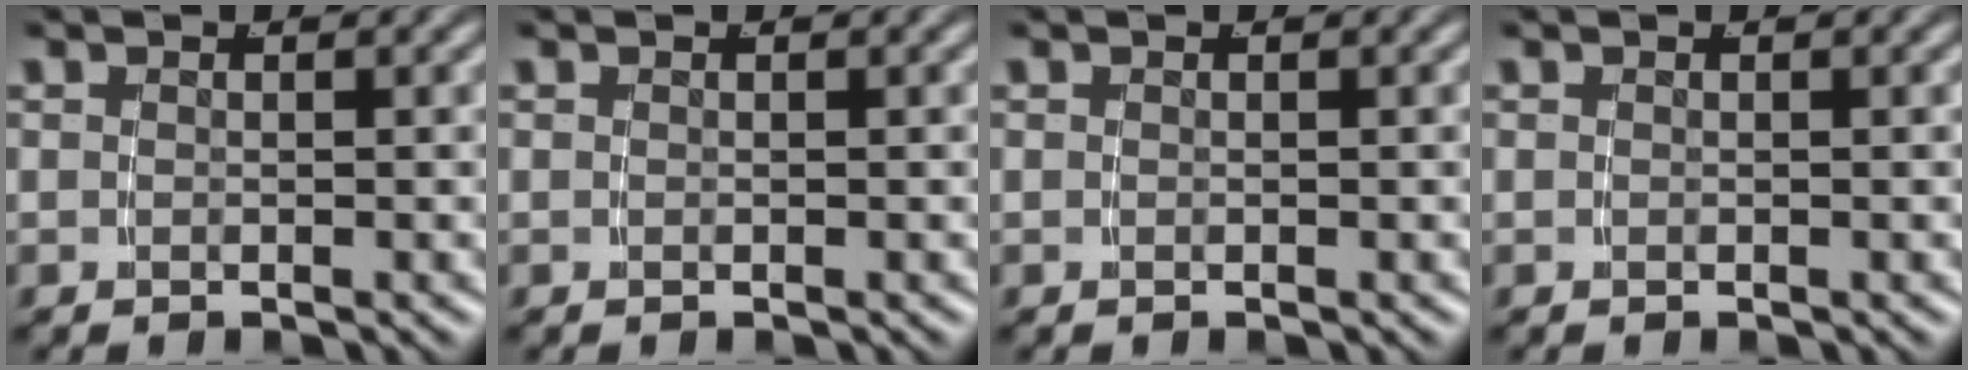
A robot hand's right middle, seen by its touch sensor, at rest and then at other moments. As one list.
[{"total": 0.0}, {"total": 0.0}, {"total": 0.0}]